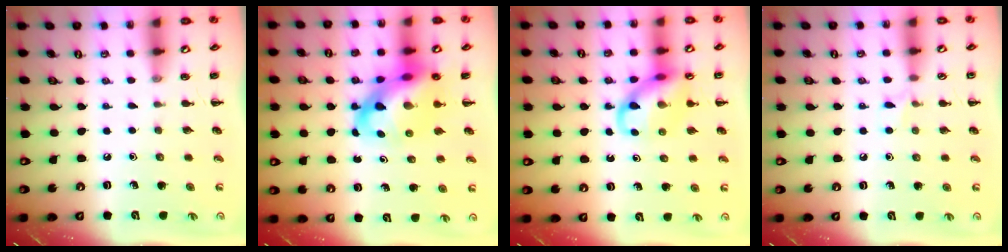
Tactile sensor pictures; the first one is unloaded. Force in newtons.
{"total": 14.8, "press": 14.2, "slide": 4.1}
{"total": 11.8, "press": 11.7, "slide": 1.6}
{"total": 5.0, "press": 4.7, "slide": 1.8}